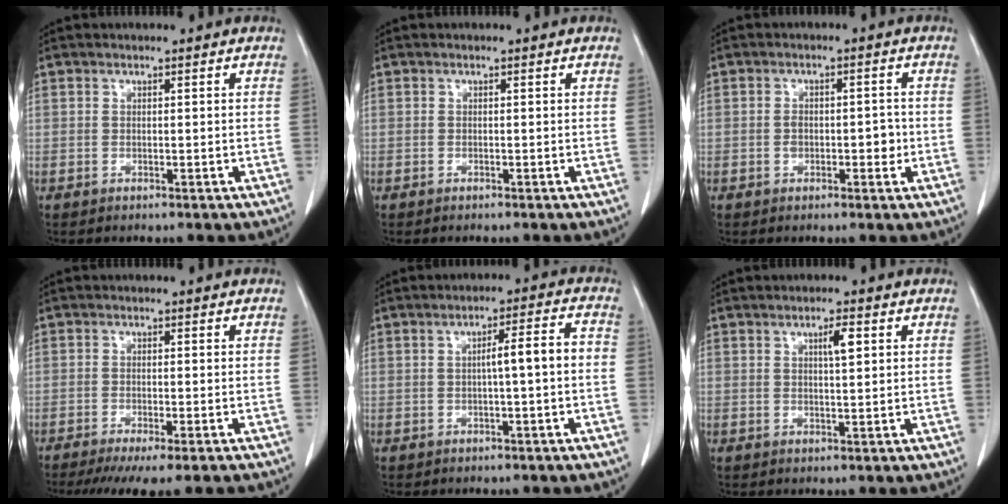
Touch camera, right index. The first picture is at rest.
{"total": 0.0}
{"total": 3.7, "force": [-0.7, 2.1, 2.9], "torque": [-0.042, 0.009, -0.007]}
{"total": 9.2, "force": [-7.4, 0.6, 5.5], "torque": [-0.062, -0.017, -0.111]}
{"total": 4.8, "force": [-0.6, 0.2, 4.8], "torque": [-0.072, 0.017, -0.008]}
{"total": 2.6, "force": [1.0, 0.3, 2.4], "torque": [-0.042, -0.001, 0.015]}